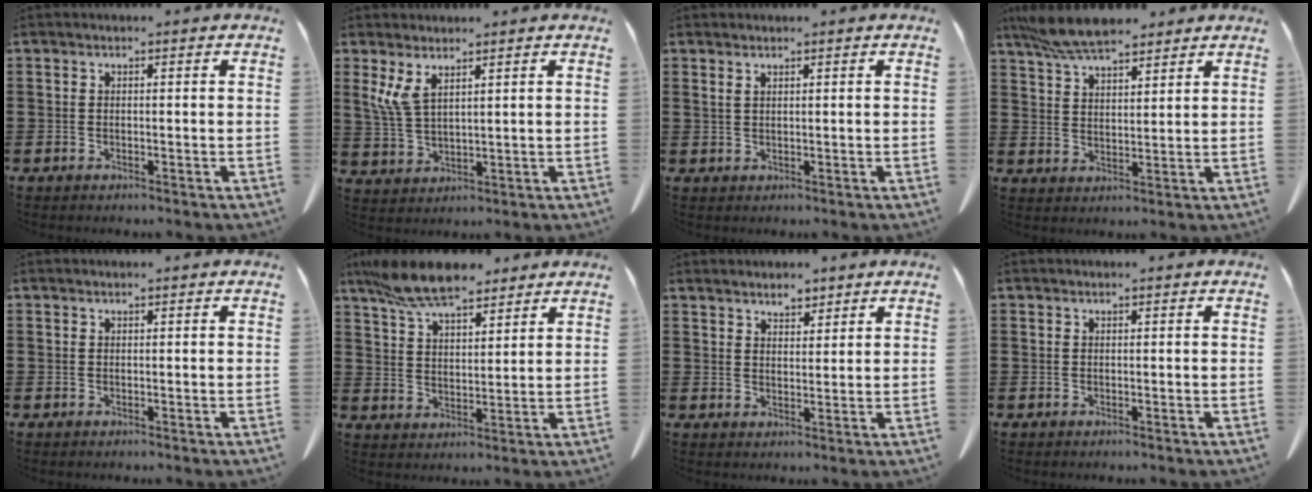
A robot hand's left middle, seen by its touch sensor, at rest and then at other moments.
{"total": 4.8, "force": [2.7, 1.7, 3.6], "torque": [-0.103, -0.011, 0.042]}
{"total": 1.0, "force": [0.7, 0.3, 0.7], "torque": [-0.015, 0.001, 0.012]}
{"total": 7.4, "force": [6.4, 1.9, 3.3], "torque": [-0.083, -0.014, 0.119]}
{"total": 0.0}
{"total": 9.5, "force": [7.9, 2.5, 4.6], "torque": [-0.111, -0.017, 0.148]}
{"total": 2.8, "force": [2.6, 0.8, 0.6], "torque": [-0.017, 0.001, 0.051]}
{"total": 0.0}